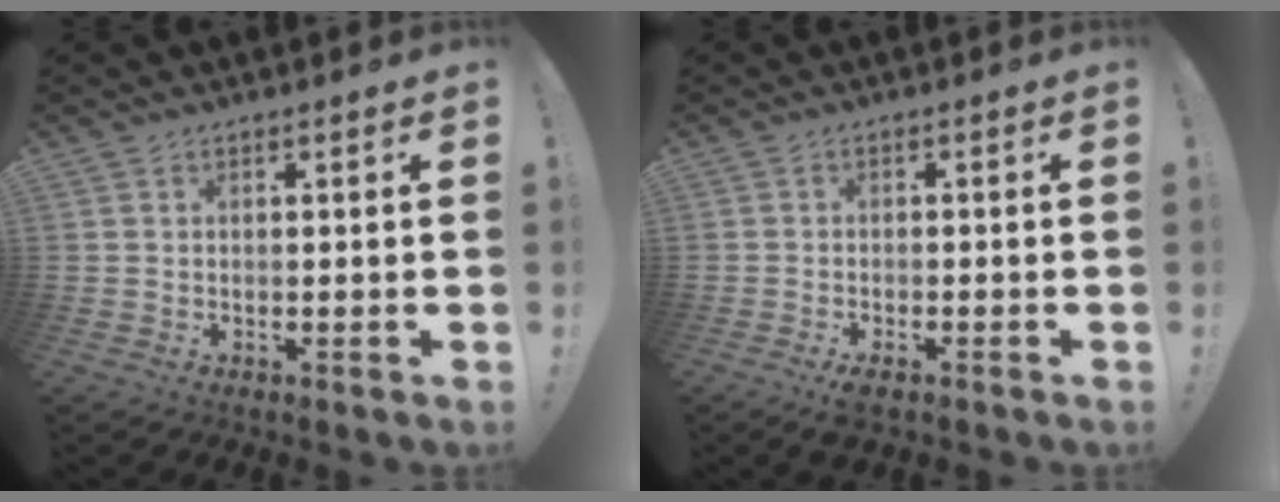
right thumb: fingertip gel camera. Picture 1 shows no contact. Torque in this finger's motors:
{"motor_torque": [0.71, 0.50, 0.39, -0.29, 0.13]}